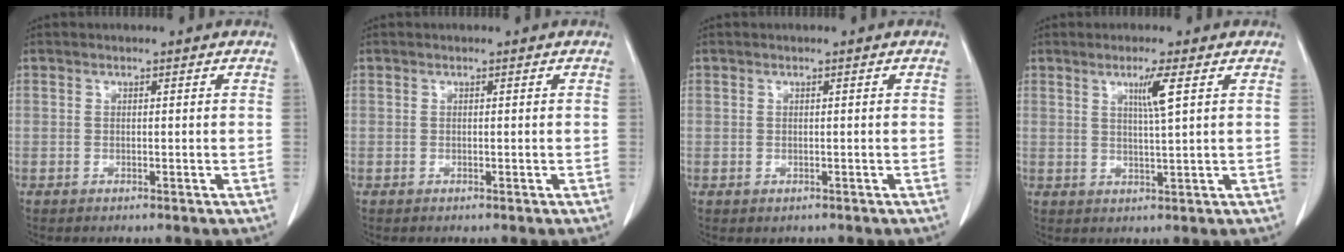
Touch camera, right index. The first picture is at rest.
{"total": 0.0}
{"total": 0.6, "force": [-0.1, 0.6, 0.1], "torque": [-0.002, 0.003, 0.001]}
{"total": 3.9, "force": [1.6, -0.7, 3.4], "torque": [-0.065, -0.007, 0.030]}